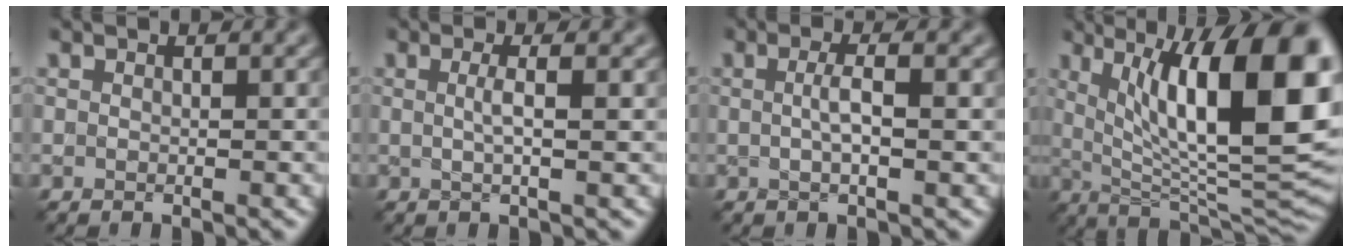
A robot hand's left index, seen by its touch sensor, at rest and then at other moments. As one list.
[{"total": 1.6, "force": [0.1, 0.2, 1.6], "torque": [-0.030, 0.003, -0.001]}, {"total": 1.9, "force": [0.0, 0.2, 1.9], "torque": [-0.037, 0.004, 0.000]}, {"total": 15.4, "force": [4.0, 4.6, 14.2], "torque": [-0.189, -0.004, 0.066]}]